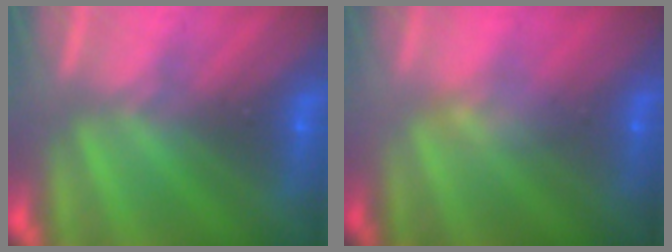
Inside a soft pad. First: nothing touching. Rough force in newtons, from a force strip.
{"total": 2.4}